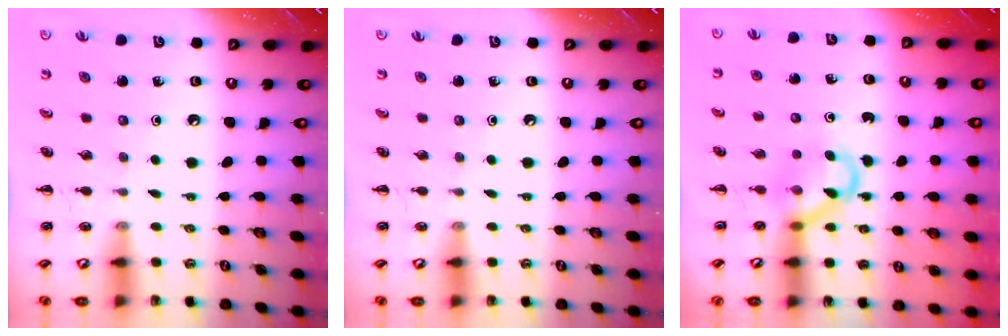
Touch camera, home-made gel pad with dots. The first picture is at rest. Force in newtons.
{"total": 0.0}
{"total": 3.8, "press": 3.6, "slide": 1.0}